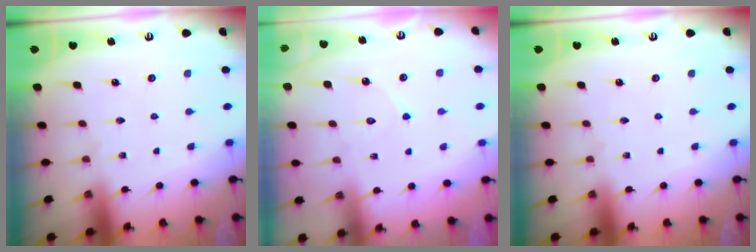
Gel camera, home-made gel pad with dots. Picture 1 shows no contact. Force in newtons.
{"total": 5.3, "press": 5.3, "slide": 0.5}
{"total": 0.0}